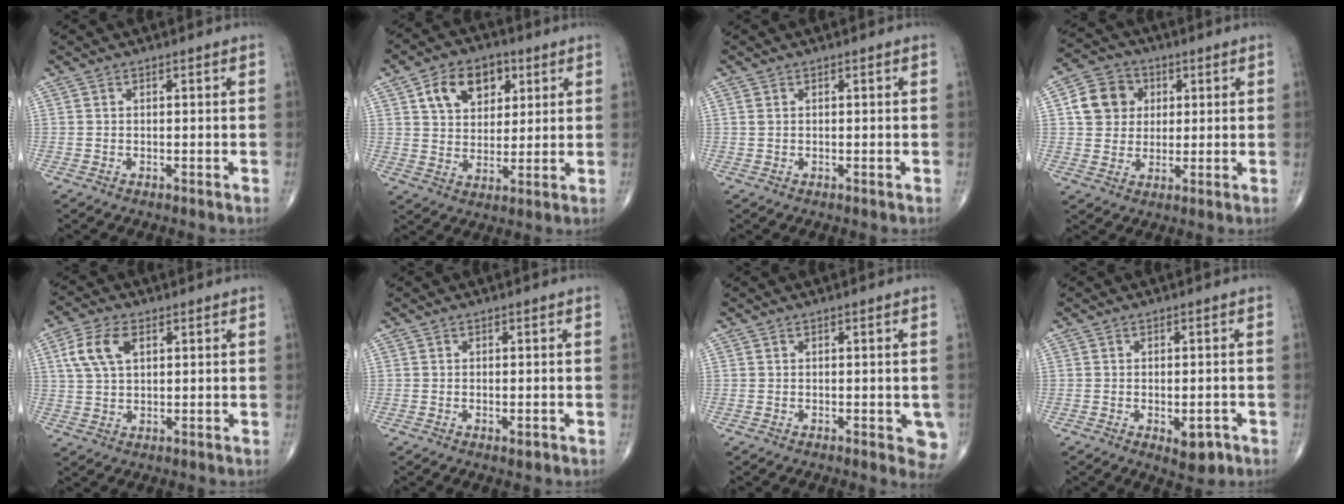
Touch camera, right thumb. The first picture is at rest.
{"total": 11.3, "force": [4.7, 7.7, 6.8], "torque": [-0.074, -0.011, 0.079]}
{"total": 0.8, "force": [0.3, 0.5, 0.5], "torque": [-0.014, 0.007, 0.009]}
{"total": 9.4, "force": [2.1, 8.2, 4.0], "torque": [-0.045, 0.002, 0.030]}
{"total": 7.5, "force": [2.7, 4.2, 5.6], "torque": [-0.118, 0.004, 0.052]}
{"total": 1.2, "force": [-0.5, 0.5, 1.0], "torque": [-0.011, -0.003, -0.005]}
{"total": 4.5, "force": [-1.1, 1.9, 4.0], "torque": [-0.016, -0.004, -0.015]}
{"total": 4.6, "force": [-1.8, 2.2, 3.6], "torque": [-0.033, 0.003, -0.014]}